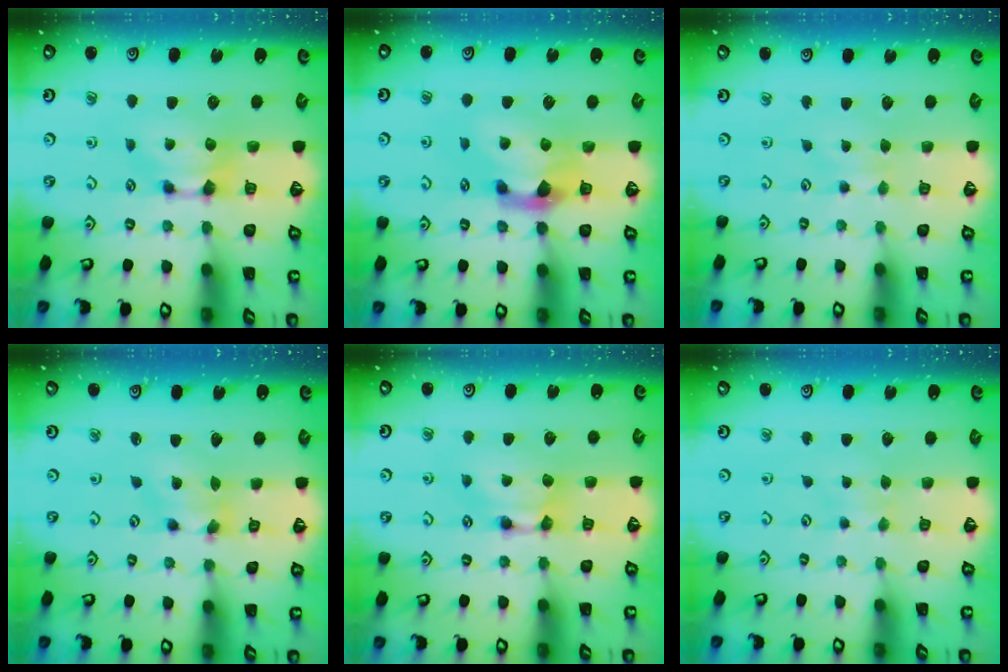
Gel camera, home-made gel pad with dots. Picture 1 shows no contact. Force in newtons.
{"total": 2.9, "press": 2.6, "slide": 1.5}
{"total": 2.7, "press": 2.7, "slide": 0.5}
{"total": 2.5, "press": 2.1, "slide": 1.5}
{"total": 1.6, "press": 1.6, "slide": 0.2}
{"total": 2.6, "press": 2.6, "slide": 0.2}